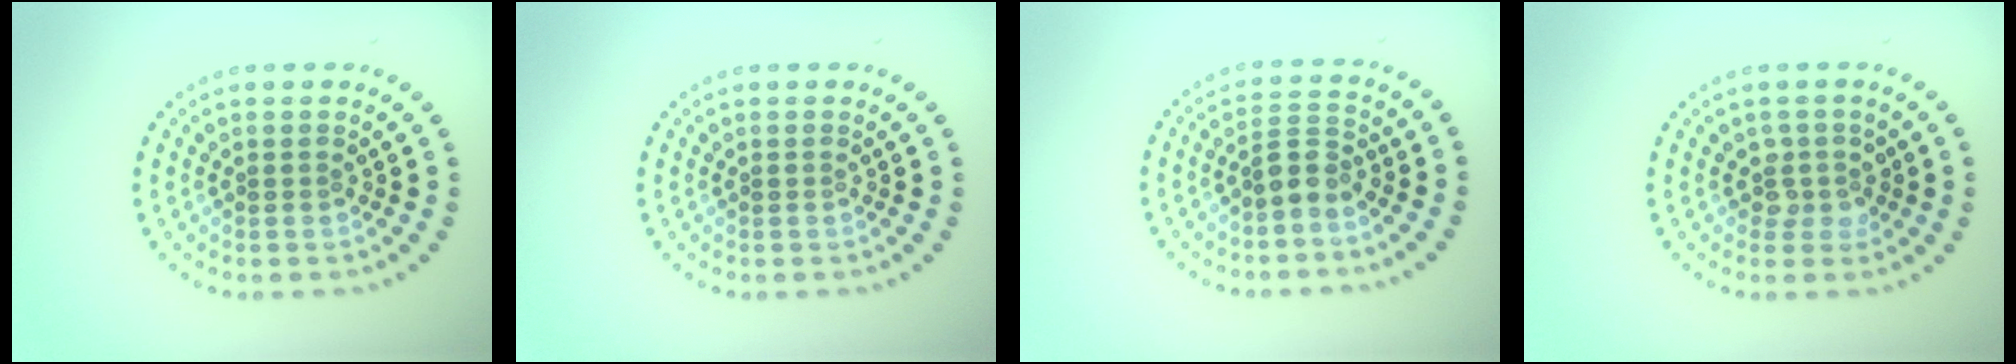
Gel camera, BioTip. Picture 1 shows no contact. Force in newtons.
{"total": 0.0}
{"total": 2.1, "press": 1.7, "slide": 1.2}
{"total": 2.0, "press": 1.6, "slide": 1.2}